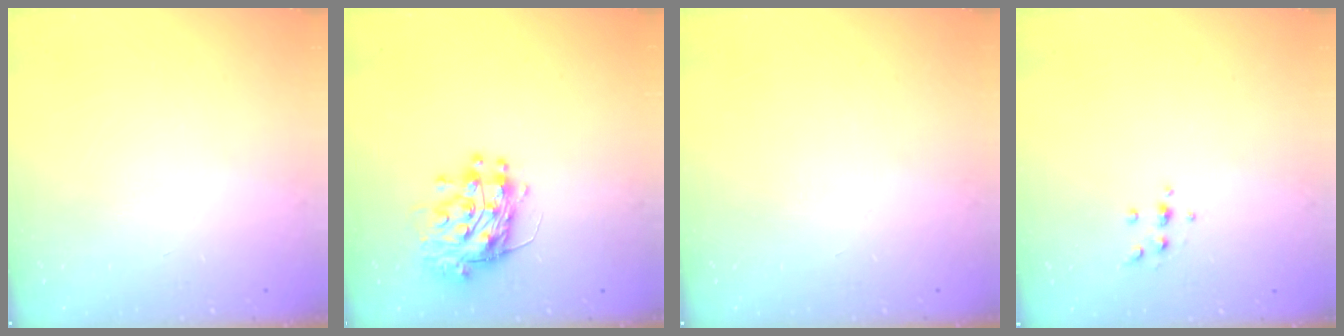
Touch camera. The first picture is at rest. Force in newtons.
{"total": 12.9, "press": 12.9, "slide": 1.1}
{"total": 0.0}
{"total": 3.8, "press": 3.6, "slide": 1.2}